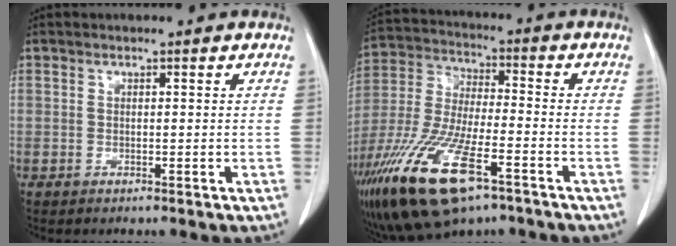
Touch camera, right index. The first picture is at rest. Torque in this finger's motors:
{"motor_torque": [1.60, -0.54, 1.05, 0.21]}